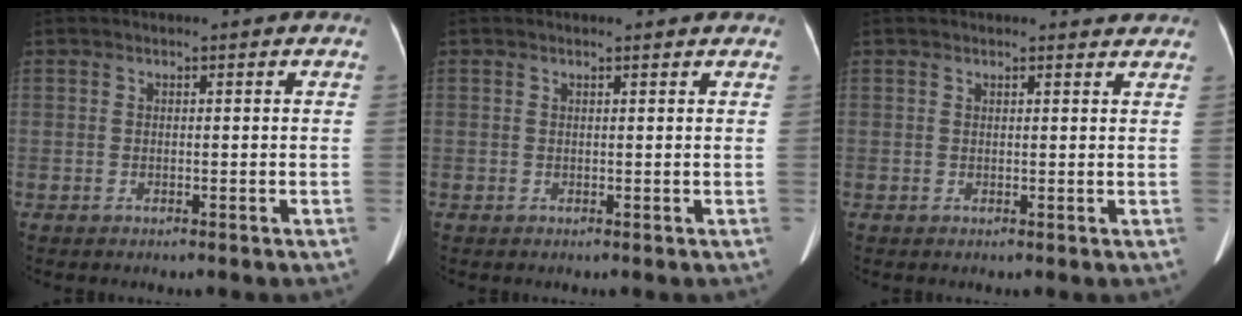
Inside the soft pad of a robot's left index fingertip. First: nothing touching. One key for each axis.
{"total": 1.0, "fx": 0.8, "fy": 0.5, "fz": 0.1, "tx": -0.010, "ty": 0.012, "tz": 0.008}
{"total": 3.4, "fx": 3.3, "fy": 0.8, "fz": 0.2, "tx": -0.001, "ty": -0.003, "tz": 0.025}